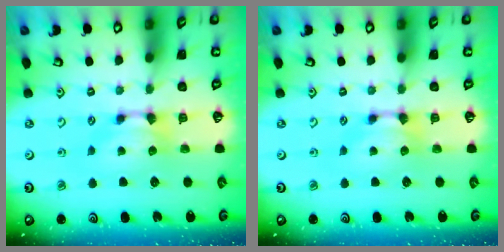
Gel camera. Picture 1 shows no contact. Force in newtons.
{"total": 0.0}